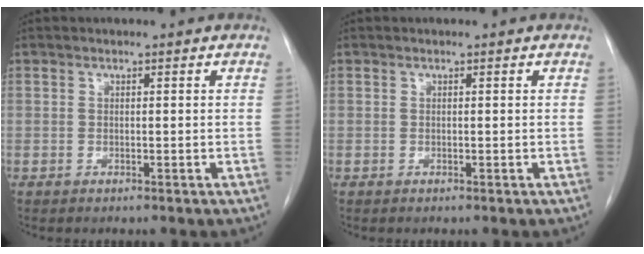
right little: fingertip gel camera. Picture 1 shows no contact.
{"total": 0.0}